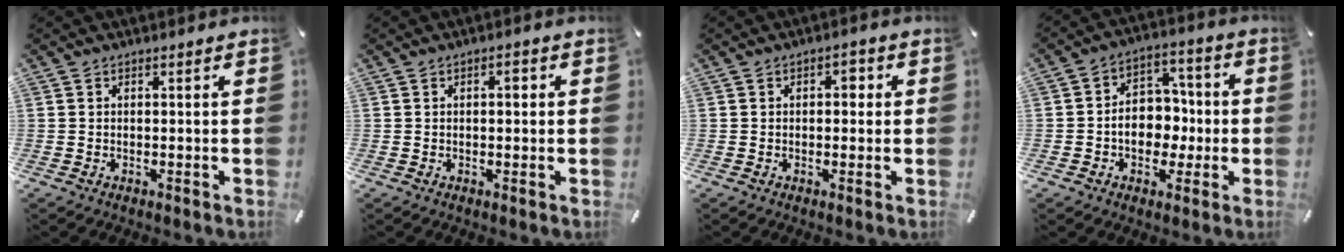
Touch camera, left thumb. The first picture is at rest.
{"total": 2.0, "force": [0.3, 1.1, 1.6], "torque": [-0.017, 0.002, -0.001]}
{"total": 2.6, "force": [0.0, 1.8, 1.9], "torque": [-0.022, 0.005, -0.008]}
{"total": 10.1, "force": [-1.7, 8.4, 5.3], "torque": [-0.084, 0.024, -0.026]}